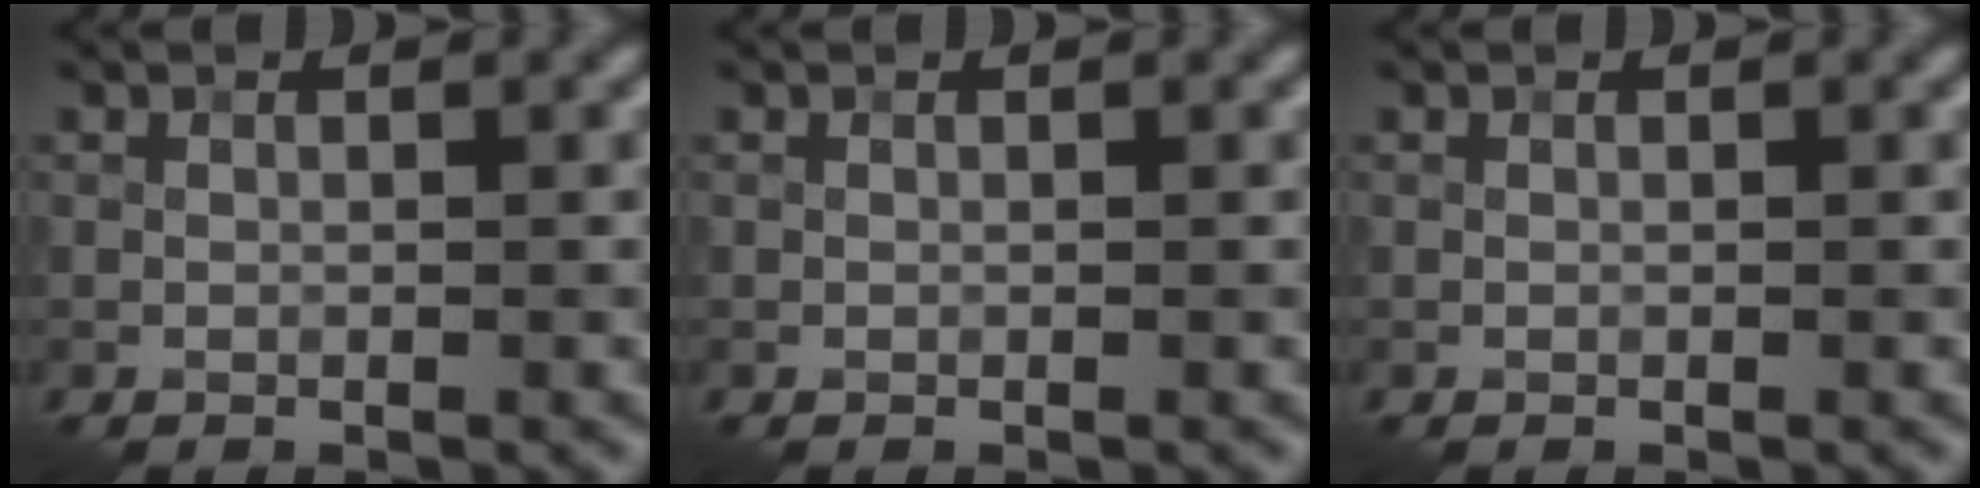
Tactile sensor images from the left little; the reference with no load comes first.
{"total": 0.0}
{"total": 0.0}